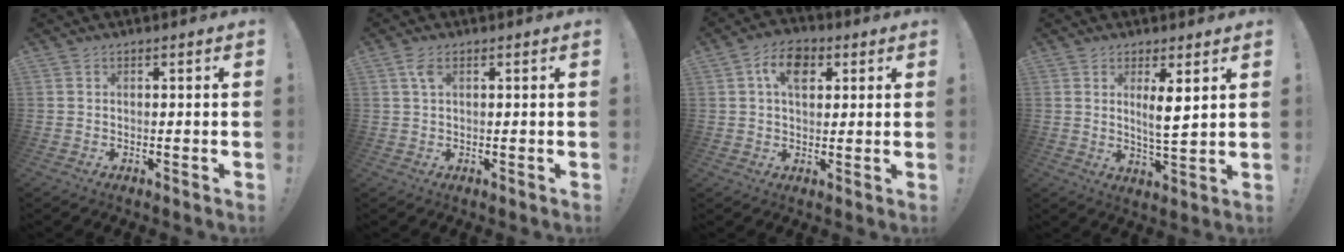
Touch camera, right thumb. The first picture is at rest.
{"total": 2.9, "force": [1.2, 1.2, 2.4], "torque": [-0.048, 0.002, 0.021]}
{"total": 9.0, "force": [3.1, 5.8, 6.1], "torque": [-0.094, 0.007, 0.057]}
{"total": 6.4, "force": [2.4, 1.0, 5.8], "torque": [-0.098, -0.016, 0.039]}